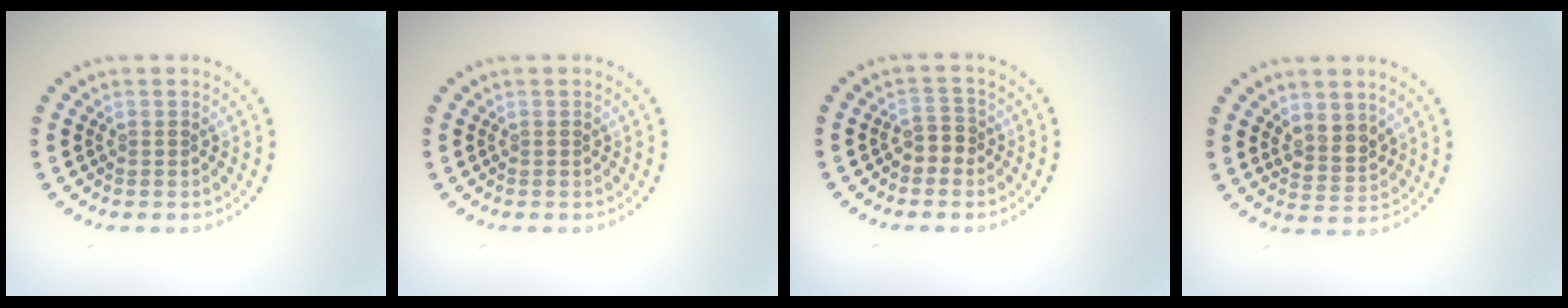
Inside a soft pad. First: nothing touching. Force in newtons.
{"total": 0.0}
{"total": 1.8, "press": 1.6, "slide": 0.8}
{"total": 2.4, "press": 2.2, "slide": 1.1}